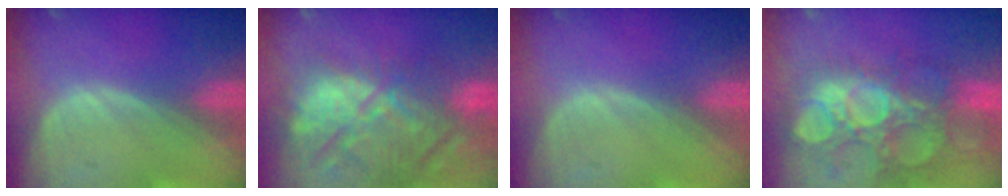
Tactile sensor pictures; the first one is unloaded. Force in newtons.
{"total": 14.8, "press": 12.9, "slide": 7.3}
{"total": 0.0}
{"total": 12.0, "press": 11.4, "slide": 3.7}